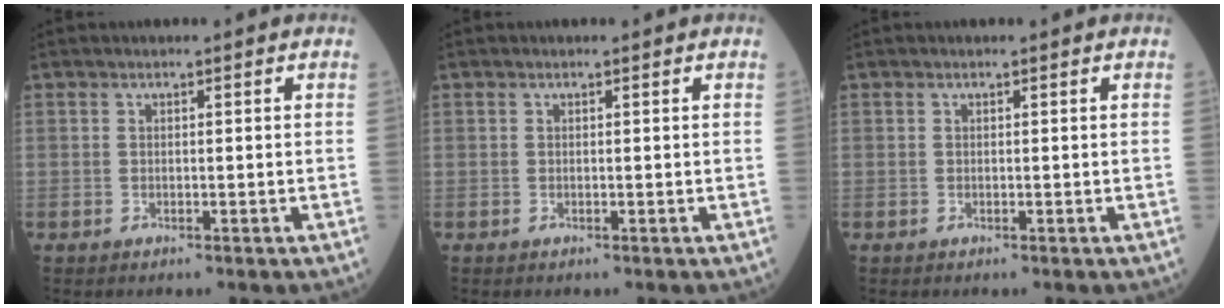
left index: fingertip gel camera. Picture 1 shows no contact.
{"total": 0.0}
{"total": 0.0}